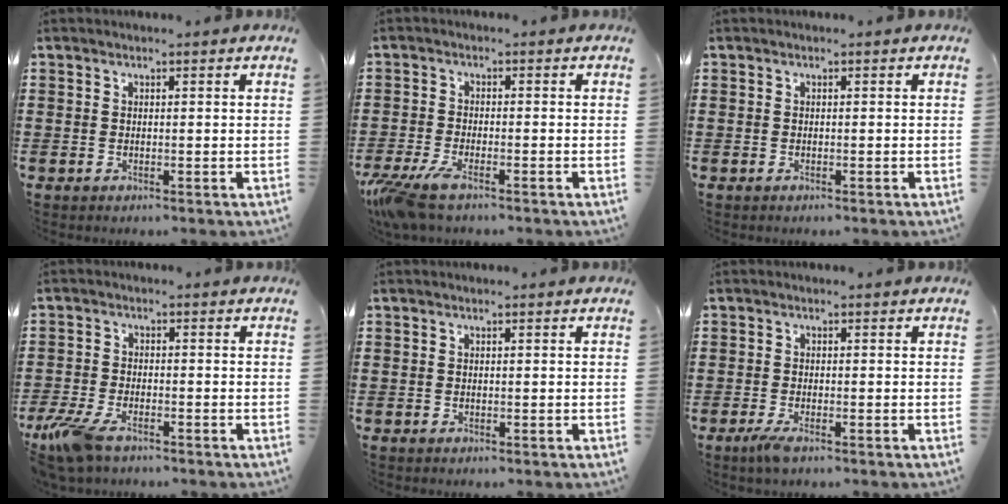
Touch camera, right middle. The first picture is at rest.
{"total": 5.0, "force": [-3.9, 0.5, 3.0], "torque": [-0.086, -0.021, -0.081]}
{"total": 0.0}
{"total": 6.4, "force": [-4.4, 2.1, 4.1], "torque": [-0.106, -0.013, -0.086]}
{"total": 0.0}
{"total": 2.1, "force": [-1.3, 0.4, 1.7], "torque": [-0.037, -0.006, -0.025]}